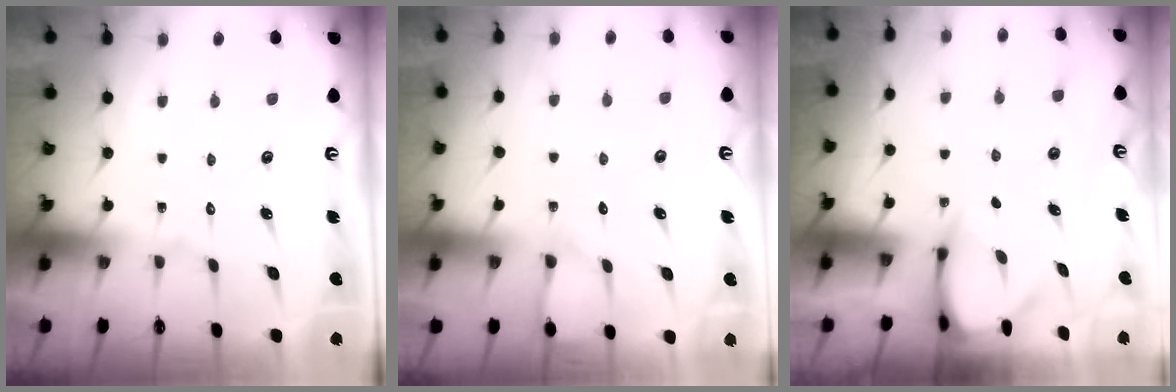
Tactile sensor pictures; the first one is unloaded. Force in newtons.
{"total": 5.6, "press": 5.6, "slide": 0.7}
{"total": 3.8, "press": 3.7, "slide": 0.3}